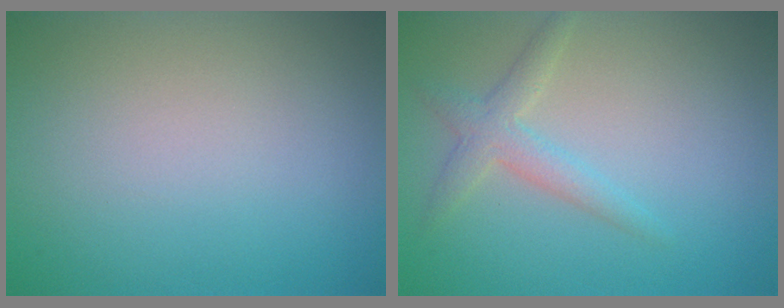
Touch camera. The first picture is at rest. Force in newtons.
{"total": 2.4, "press": 2.4, "slide": 0.2}